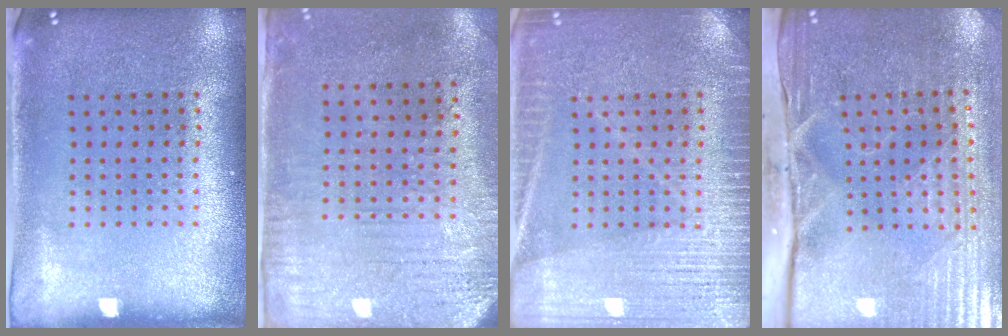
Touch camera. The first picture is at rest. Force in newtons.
{"total": 3.1, "press": 2.5, "slide": 1.9}
{"total": 4.7, "press": 4.6, "slide": 0.7}
{"total": 4.8, "press": 4.1, "slide": 2.5}